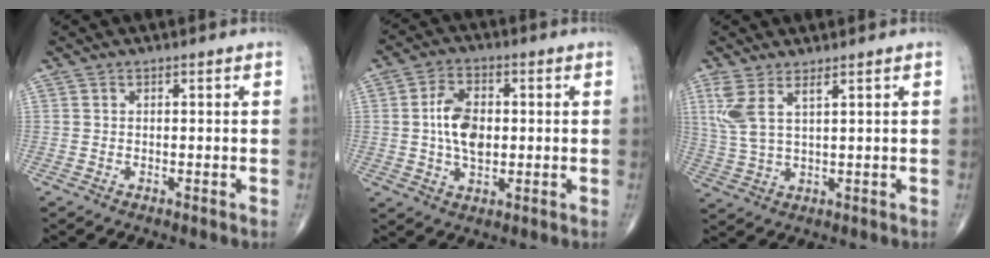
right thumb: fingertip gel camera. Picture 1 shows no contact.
{"total": 8.9, "force": [0.3, 5.4, 7.0], "torque": [-0.117, 0.006, 0.004]}
{"total": 6.4, "force": [3.0, 2.0, 5.2], "torque": [-0.132, -0.011, 0.072]}